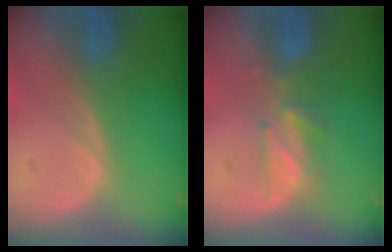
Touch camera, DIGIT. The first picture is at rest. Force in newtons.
{"total": 3.0, "press": 2.9, "slide": 0.8}